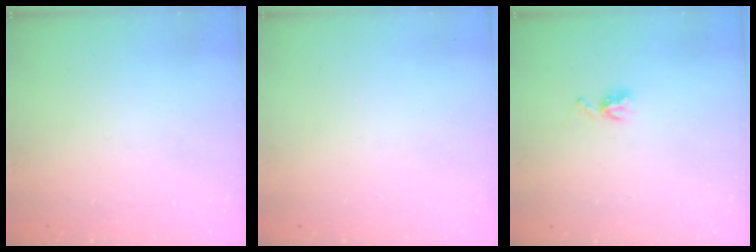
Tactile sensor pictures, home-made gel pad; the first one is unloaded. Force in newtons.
{"total": 0.0}
{"total": 5.9, "press": 5.8, "slide": 0.7}